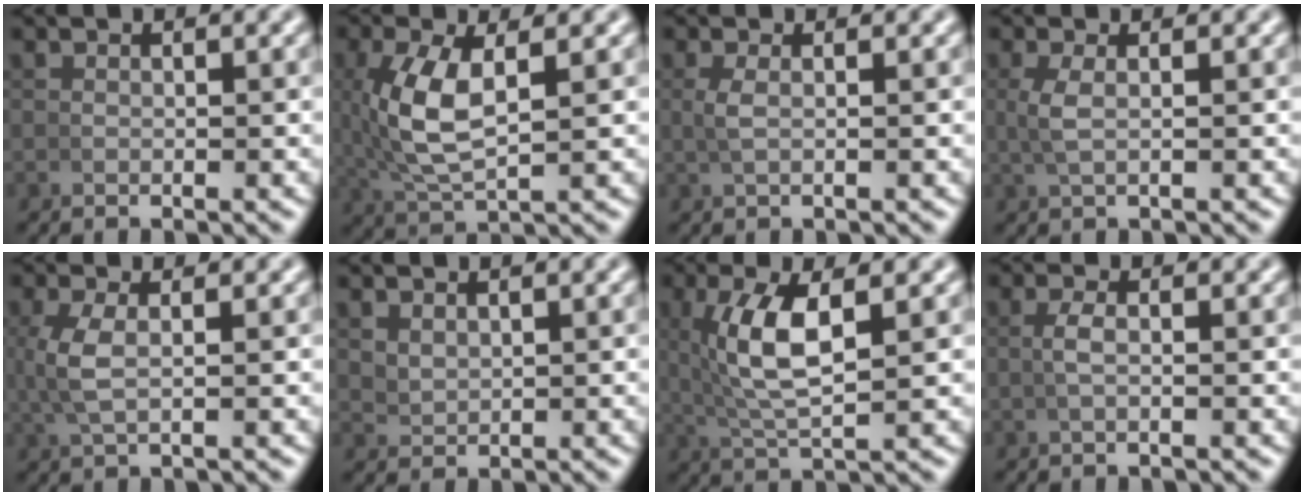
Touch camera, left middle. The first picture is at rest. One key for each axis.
{"total": 5.3, "fx": 0.9, "fy": 2.2, "fz": 4.7, "tx": -0.109, "ty": -0.003, "tz": 0.029}
{"total": 1.3, "fx": 0.4, "fy": 0.0, "fz": 1.2, "tx": -0.033, "ty": 0.002, "tz": 0.011}
{"total": 1.7, "fx": 0.4, "fy": 0.1, "fz": 1.7, "tx": -0.042, "ty": 0.003, "tz": 0.013}
{"total": 2.7, "fx": 0.4, "fy": 0.8, "fz": 2.6, "tx": -0.062, "ty": 0.006, "tz": 0.014}
{"total": 1.2, "fx": 1.0, "fy": 0.5, "fz": 0.6, "tx": -0.009, "ty": 0.000, "tz": 0.030}
{"total": 5.7, "fx": 1.3, "fy": 1.7, "fz": 5.3, "tx": -0.109, "ty": 0.000, "tz": 0.033}
{"total": 1.3, "fx": 0.1, "fy": 0.0, "fz": 1.3, "tx": -0.031, "ty": 0.002, "tz": 0.002}